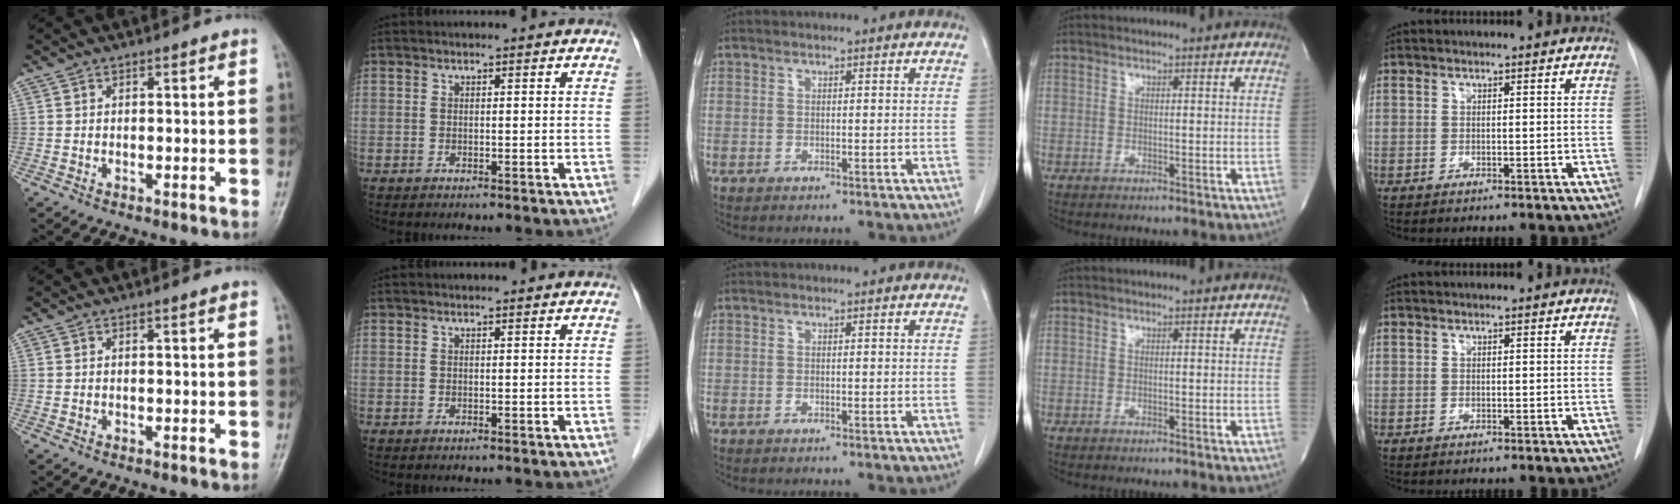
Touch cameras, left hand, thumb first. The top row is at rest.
{"thumb": {"total": 0.8, "force": [0.4, 0.0, 0.6], "torque": [-0.010, 0.001, 0.005]}, "index": {"total": 1.7, "force": [1.7, 0.1, 0.3], "torque": [-0.010, 0.010, 0.018]}}